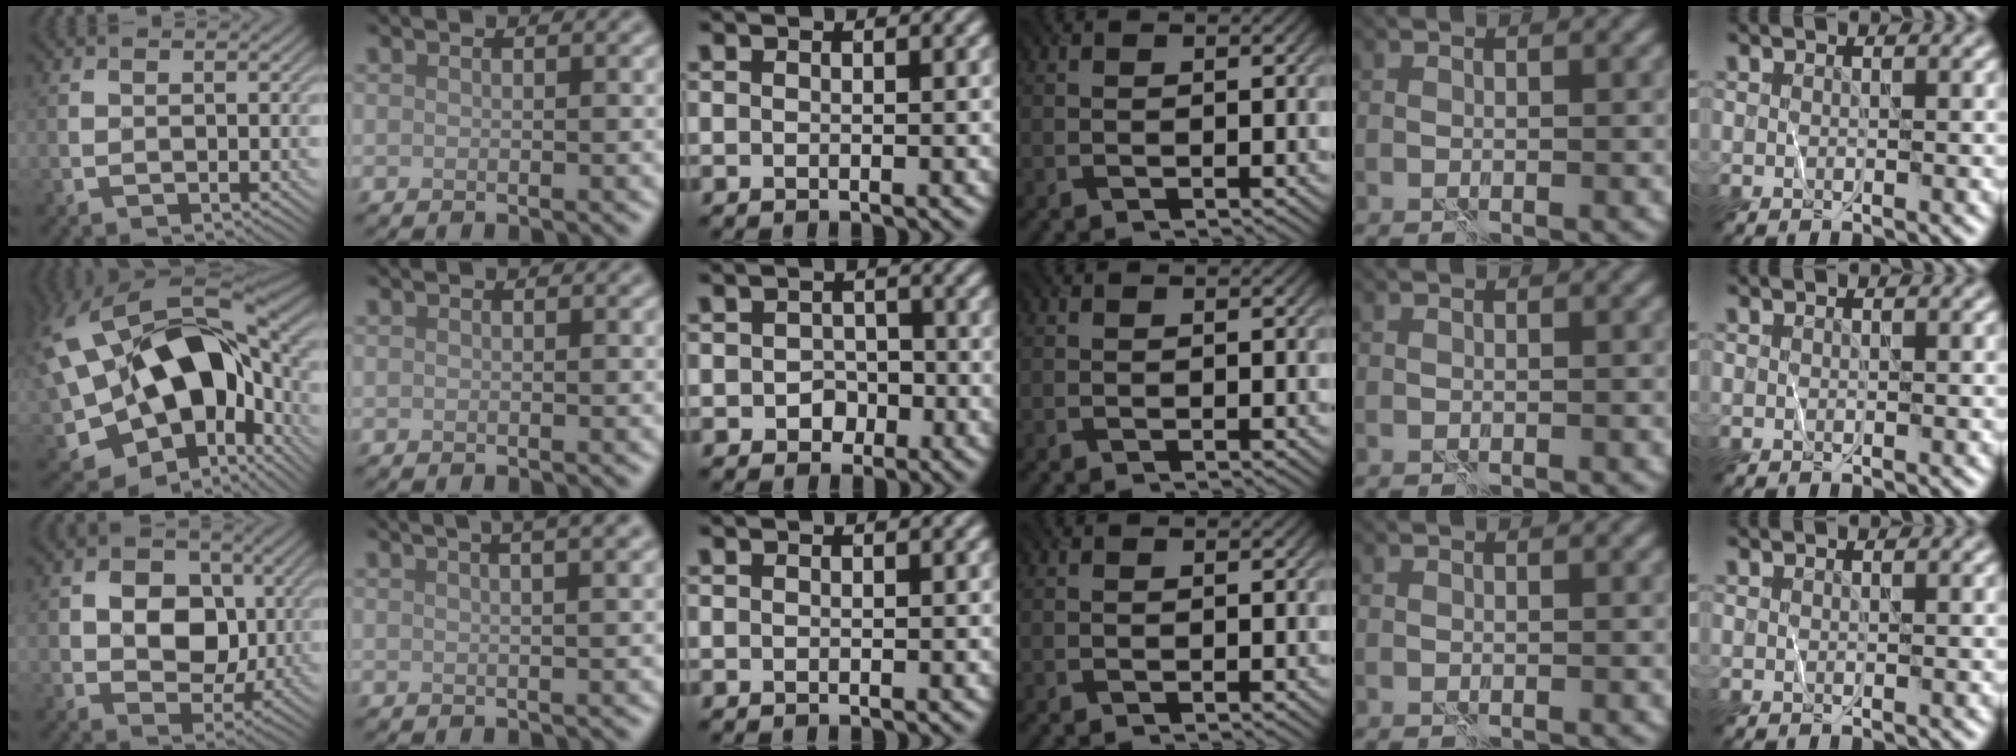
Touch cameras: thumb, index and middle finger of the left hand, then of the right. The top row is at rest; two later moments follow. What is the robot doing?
{"motion": "wrap", "object": "plastic wrap"}